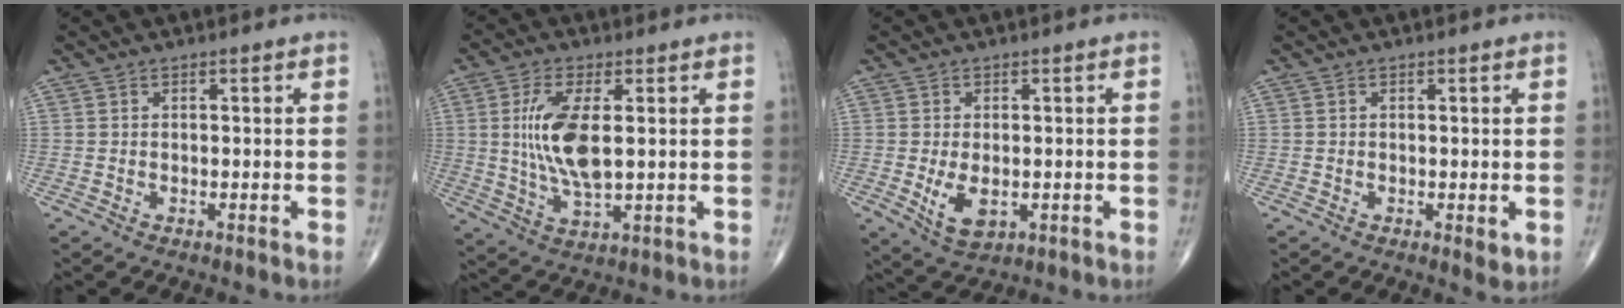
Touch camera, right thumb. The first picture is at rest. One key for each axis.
{"total": 11.2, "fx": 1.5, "fy": 4.4, "fz": 10.2, "tx": -0.211, "ty": -0.015, "tz": 0.034}
{"total": 5.8, "fx": -1.0, "fy": 3.3, "fz": 4.7, "tx": -0.078, "ty": -0.012, "tz": -0.008}
{"total": 1.7, "fx": -0.2, "fy": 0.6, "fz": 1.5, "tx": -0.021, "ty": -0.006, "tz": -0.004}